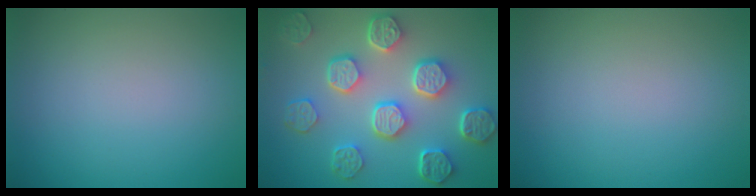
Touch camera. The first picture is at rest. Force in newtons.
{"total": 7.8, "press": 6.0, "slide": 5.0}
{"total": 0.0}